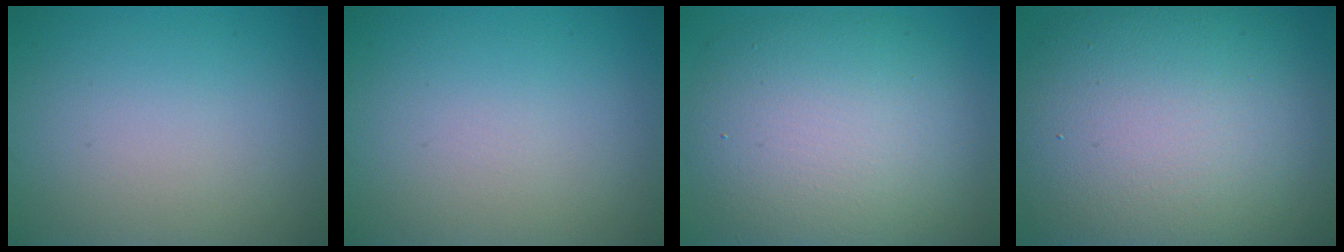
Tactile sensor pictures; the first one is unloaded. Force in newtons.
{"total": 0.0}
{"total": 10.6, "press": 10.6, "slide": 0.6}
{"total": 16.2, "press": 16.2, "slide": 0.6}